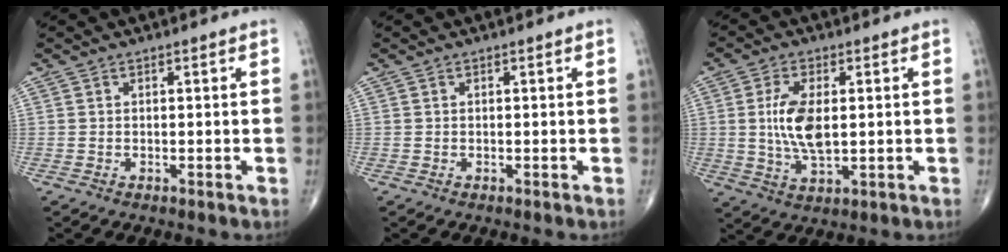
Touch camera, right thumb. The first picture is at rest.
{"total": 0.0}
{"total": 9.1, "force": [0.8, 4.3, 8.1], "torque": [-0.163, -0.011, 0.019]}